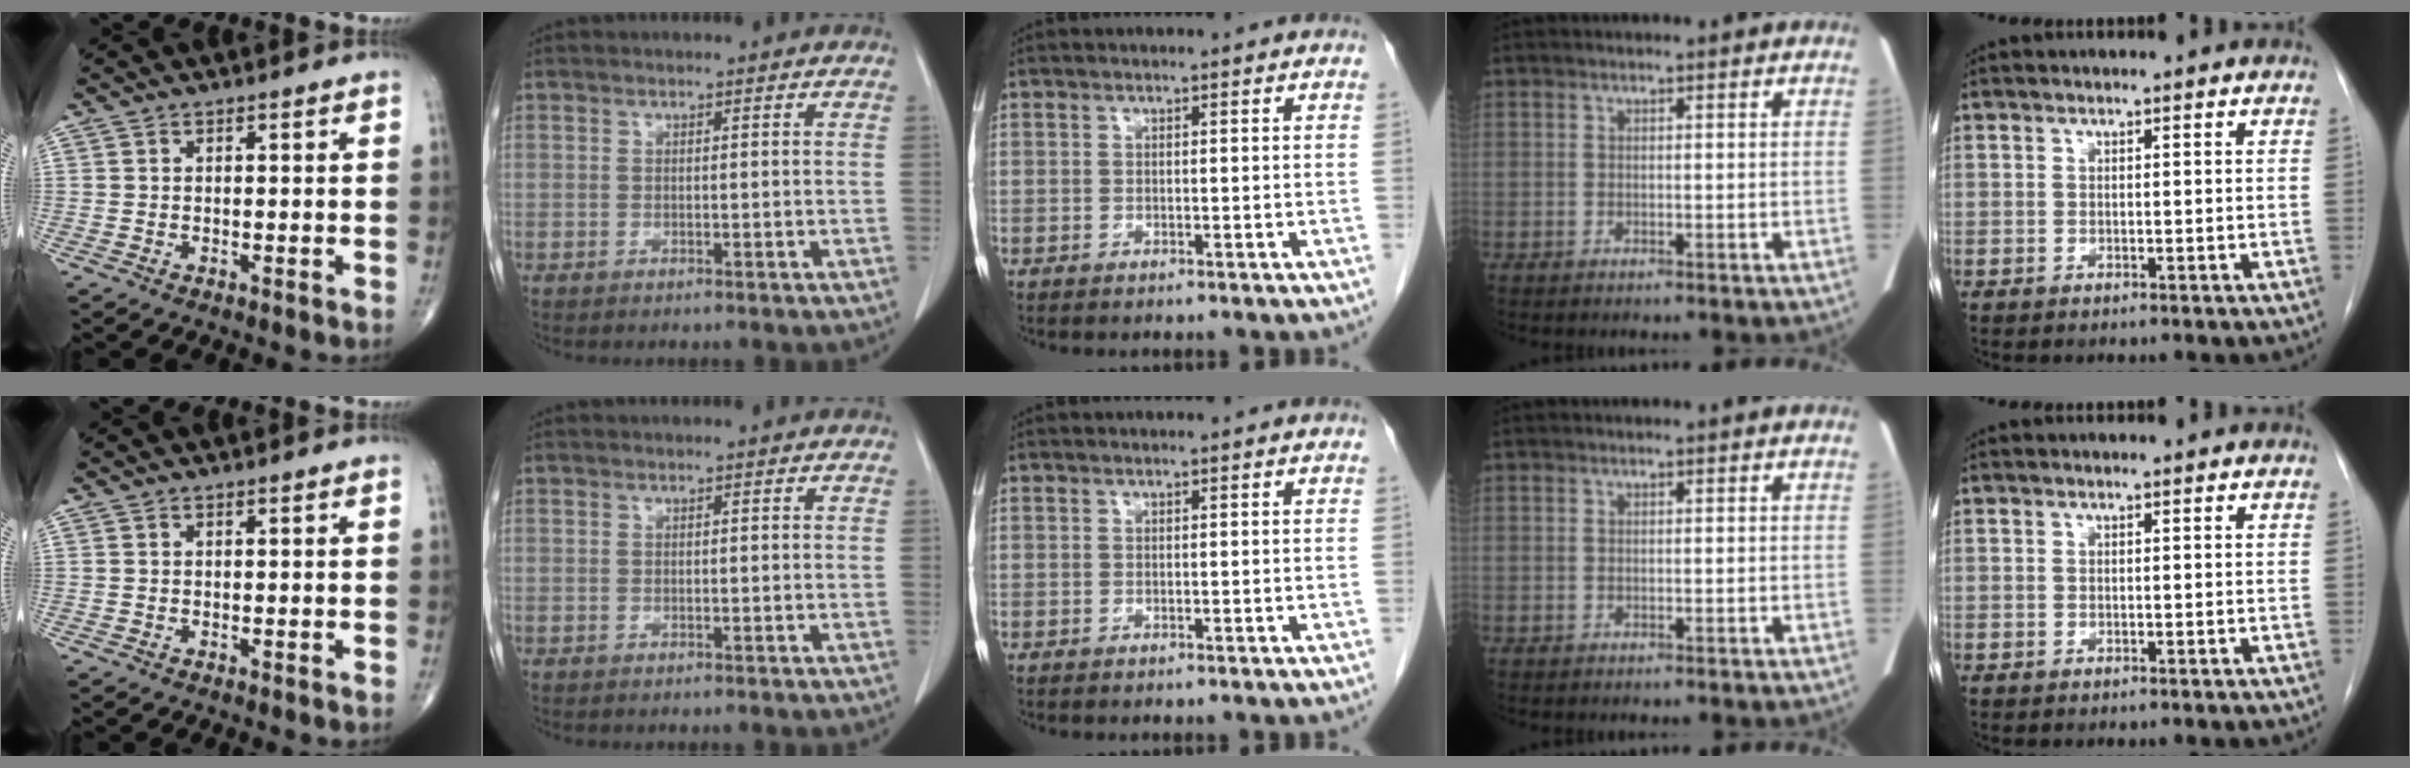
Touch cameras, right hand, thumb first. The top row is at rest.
{}